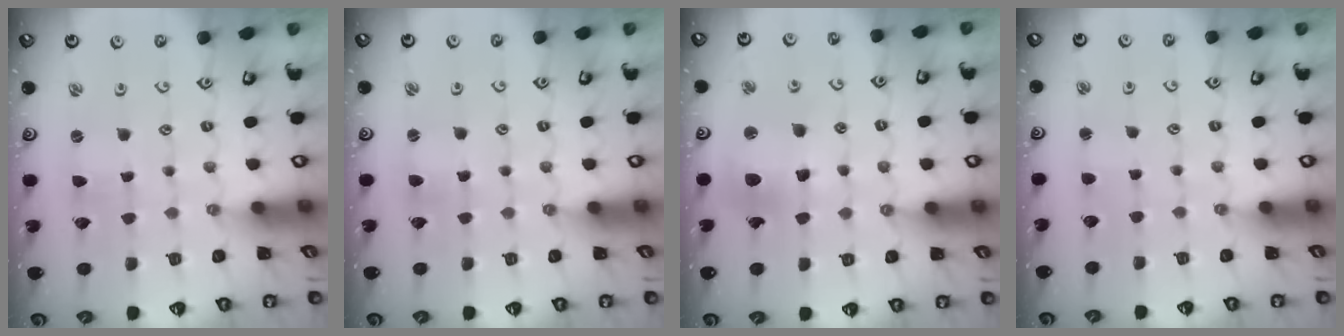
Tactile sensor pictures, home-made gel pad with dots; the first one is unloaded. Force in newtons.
{"total": 2.2, "press": 2.1, "slide": 0.3}
{"total": 11.1, "press": 11.0, "slide": 1.4}
{"total": 2.3, "press": 2.3, "slide": 0.2}